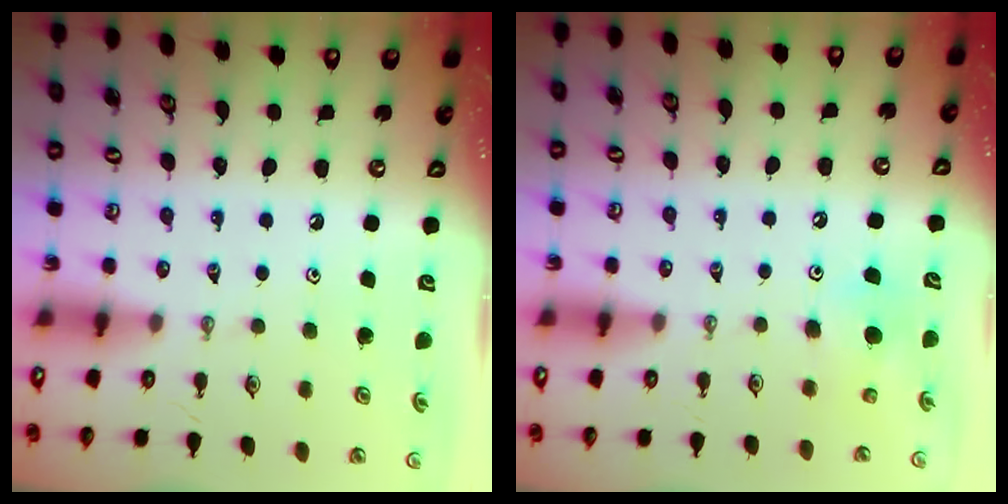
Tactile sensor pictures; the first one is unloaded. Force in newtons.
{"total": 6.2, "press": 6.1, "slide": 1.1}